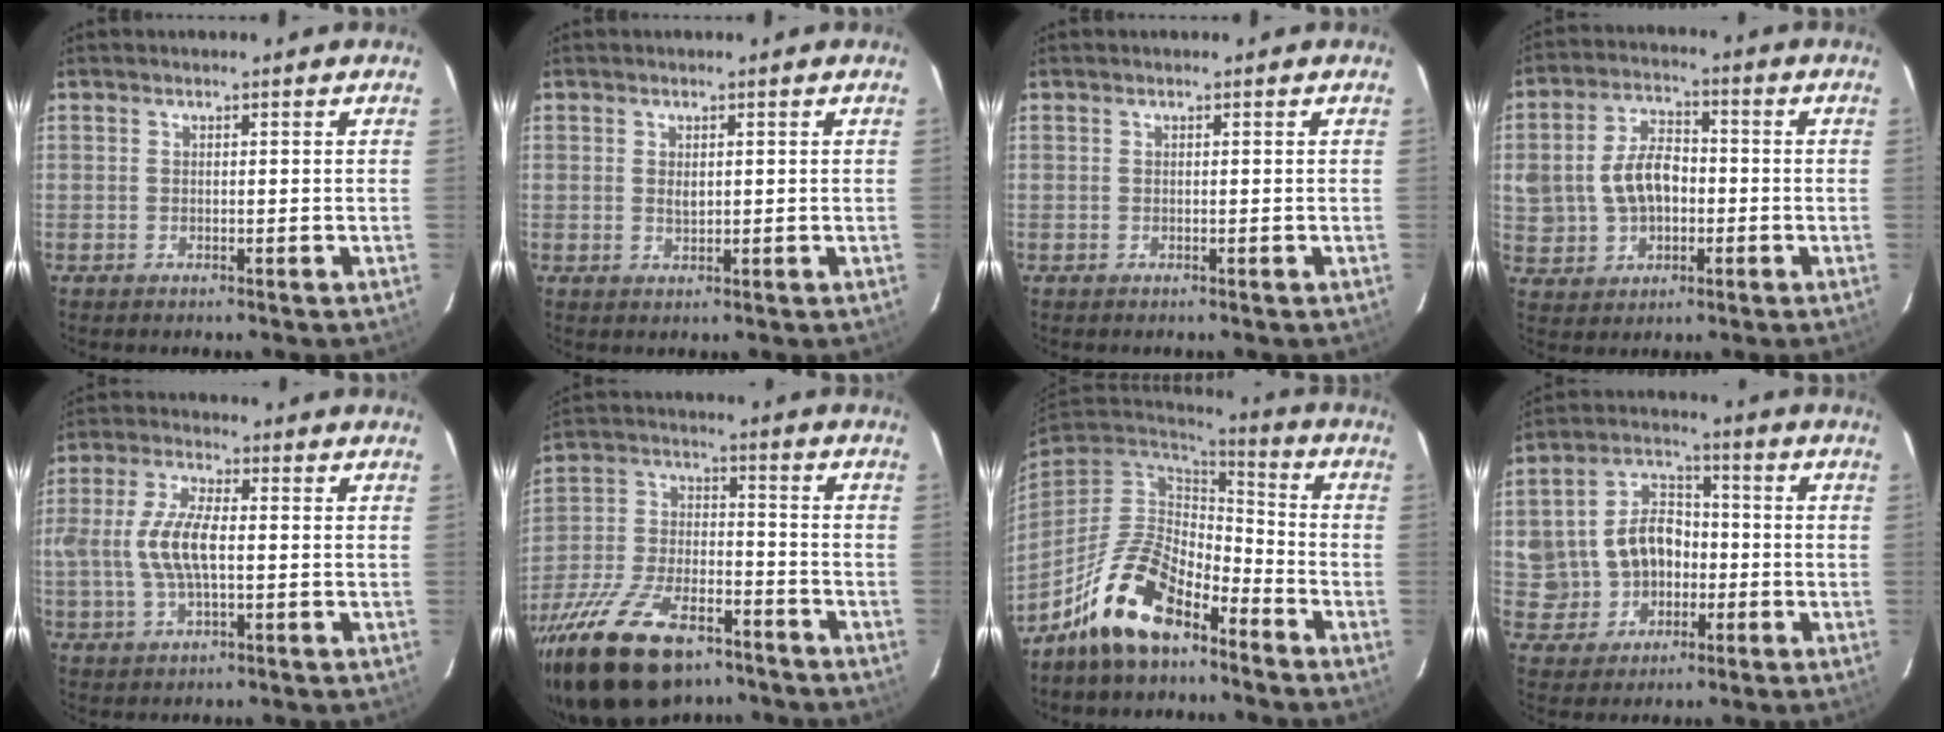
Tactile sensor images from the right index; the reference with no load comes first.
{"total": 1.6, "force": [0.6, 1.0, 1.1], "torque": [-0.018, 0.002, 0.011]}
{"total": 0.0}
{"total": 11.3, "force": [-0.5, 8.3, 7.6], "torque": [-0.166, 0.018, 0.006]}
{"total": 9.7, "force": [-0.4, 4.1, 8.8], "torque": [-0.183, 0.007, -0.007]}
{"total": 22.1, "force": [-15.3, 10.0, 12.3], "torque": [-0.256, -0.019, -0.257]}
{"total": 14.8, "force": [-9.6, 6.7, 9.1], "torque": [-0.186, 0.000, -0.176]}
{"total": 11.3, "force": [-1.2, 9.8, 5.5], "torque": [-0.137, 0.033, -0.005]}